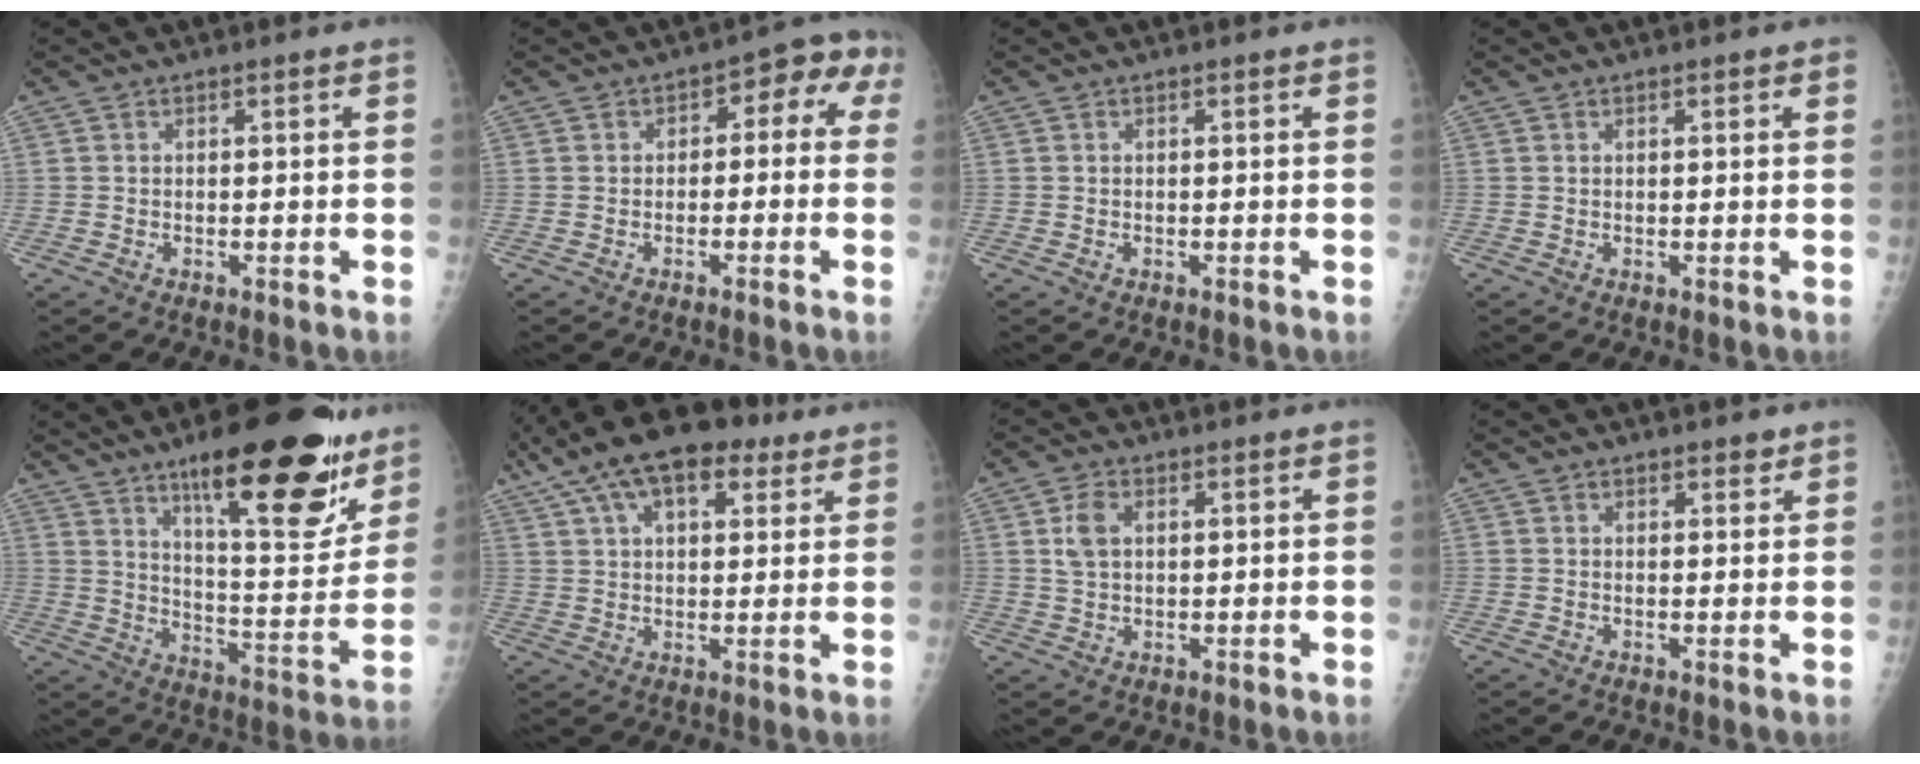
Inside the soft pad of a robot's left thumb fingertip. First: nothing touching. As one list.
[{"total": 6.1, "force": [-0.4, 4.3, 4.2], "torque": [-0.013, 0.039, -0.017]}, {"total": 0.0}, {"total": 1.3, "force": [0.6, 0.4, 1.0], "torque": [-0.011, 0.002, 0.005]}, {"total": 25.6, "force": [15.8, 7.3, 18.8], "torque": [-0.224, -0.073, 0.240]}, {"total": 18.4, "force": [10.5, 9.0, 12.2], "torque": [-0.205, 0.021, 0.174]}, {"total": 4.6, "force": [1.5, 2.9, 3.3], "torque": [-0.059, 0.000, 0.030]}, {"total": 2.2, "force": [1.6, 1.0, 1.1], "torque": [-0.002, -0.008, 0.020]}]